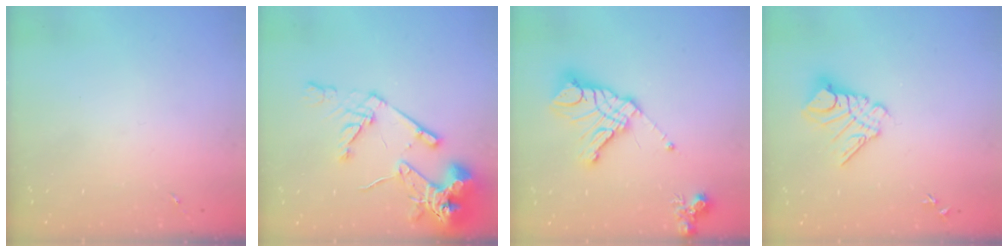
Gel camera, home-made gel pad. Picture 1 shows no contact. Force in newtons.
{"total": 16.7, "press": 16.5, "slide": 2.1}
{"total": 17.2, "press": 17.0, "slide": 2.4}
{"total": 11.6, "press": 11.6, "slide": 1.2}